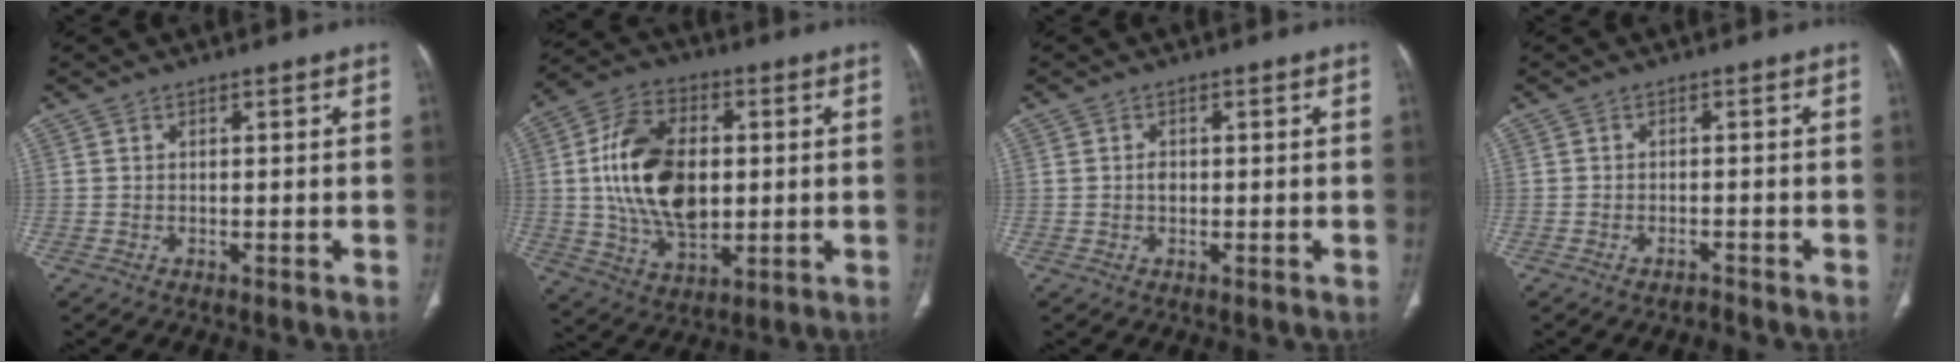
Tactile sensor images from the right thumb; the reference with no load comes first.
{"total": 18.6, "force": [1.4, 11.7, 14.3], "torque": [-0.239, 0.002, 0.031]}
{"total": 1.4, "force": [0.0, 1.0, 0.9], "torque": [-0.013, 0.002, 0.000]}
{"total": 1.1, "force": [-1.1, 0.2, 0.2], "torque": [-0.007, 0.006, -0.019]}